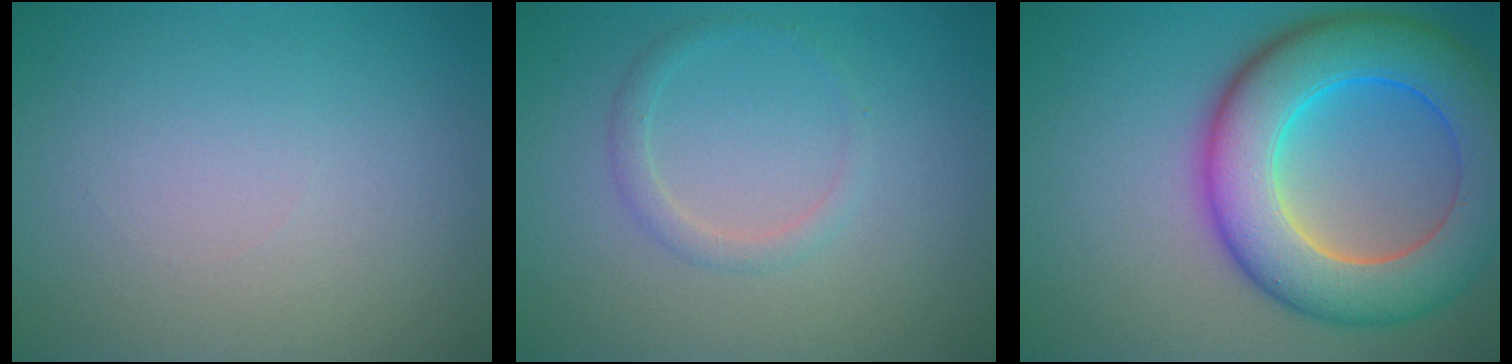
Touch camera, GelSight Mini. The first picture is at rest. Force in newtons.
{"total": 1.5, "press": 1.5, "slide": 0.2}
{"total": 10.8, "press": 10.8, "slide": 0.3}